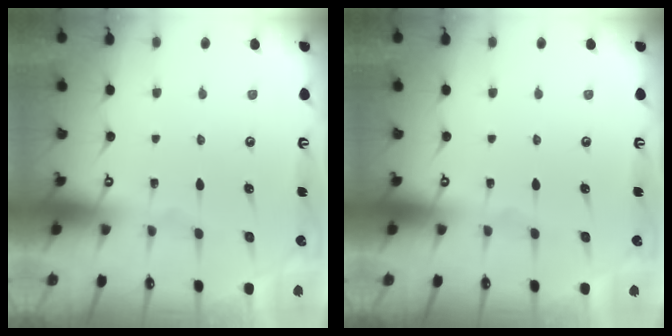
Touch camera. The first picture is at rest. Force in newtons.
{"total": 0.0}